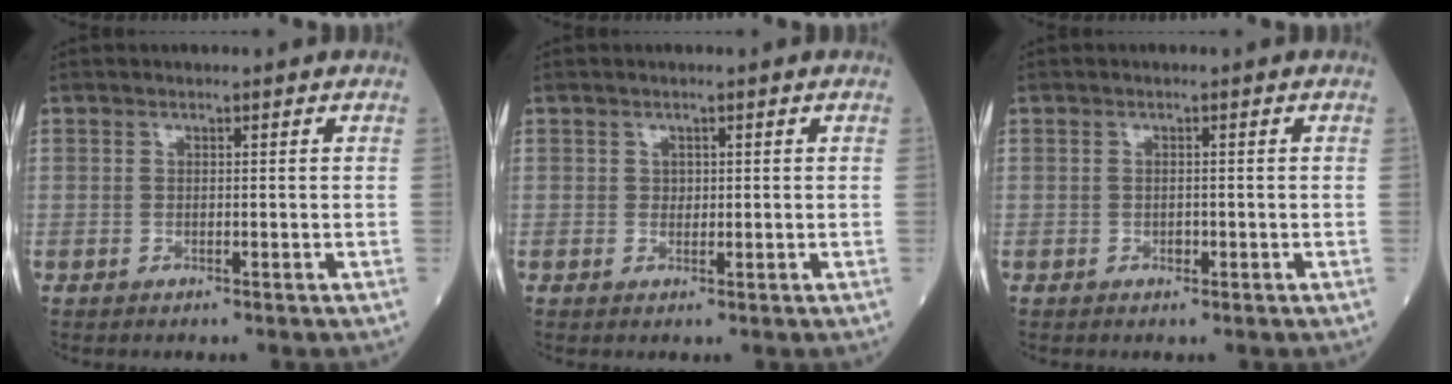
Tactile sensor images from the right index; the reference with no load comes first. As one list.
[{"total": 0.9, "force": [0.2, 0.7, 0.3], "torque": [-0.001, 0.000, 0.002]}, {"total": 0.7, "force": [-0.3, 0.5, 0.4], "torque": [-0.007, 0.001, -0.004]}]